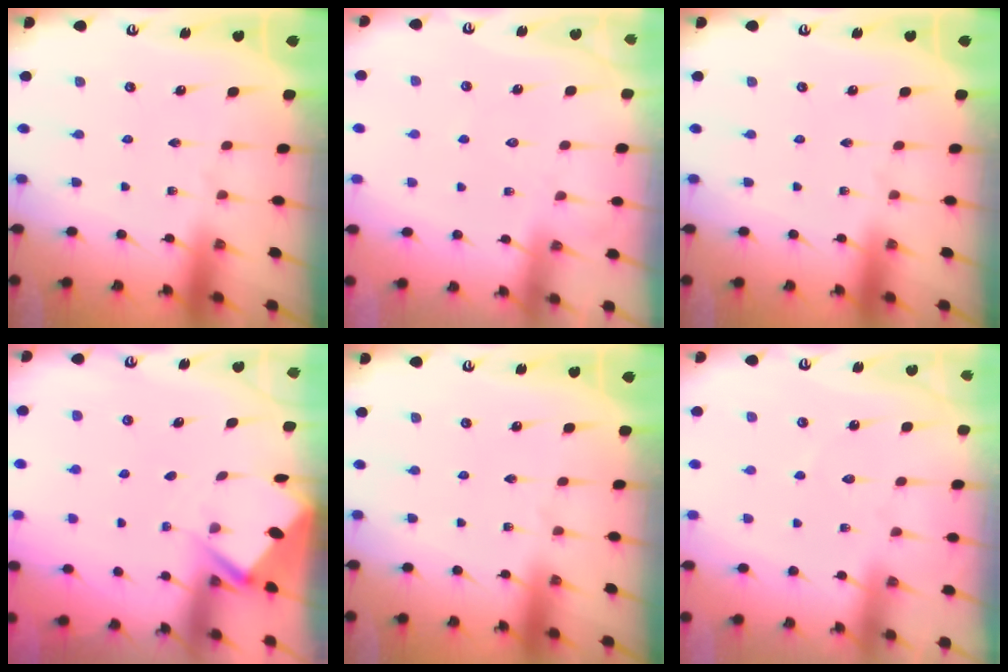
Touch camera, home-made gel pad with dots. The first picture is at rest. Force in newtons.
{"total": 6.1, "press": 6.1, "slide": 0.8}
{"total": 0.0}
{"total": 2.9, "press": 2.8, "slide": 0.4}
{"total": 0.0}
{"total": 4.9, "press": 4.9, "slide": 0.7}